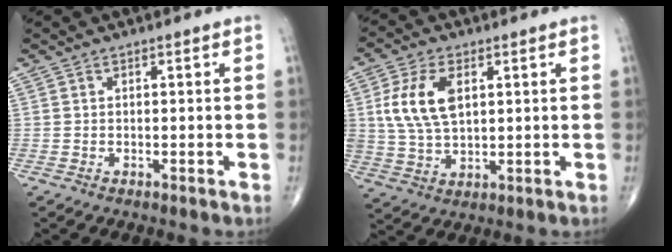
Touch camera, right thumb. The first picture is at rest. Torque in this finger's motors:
{"motor_torque": [0.17, 0.22, 0.87, 0.68, 0.17]}